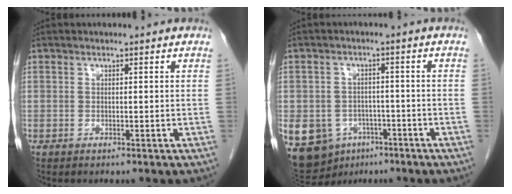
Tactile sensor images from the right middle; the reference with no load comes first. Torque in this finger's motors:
{"motor_torque": [0.84, -0.77, 0.30, 0.10]}